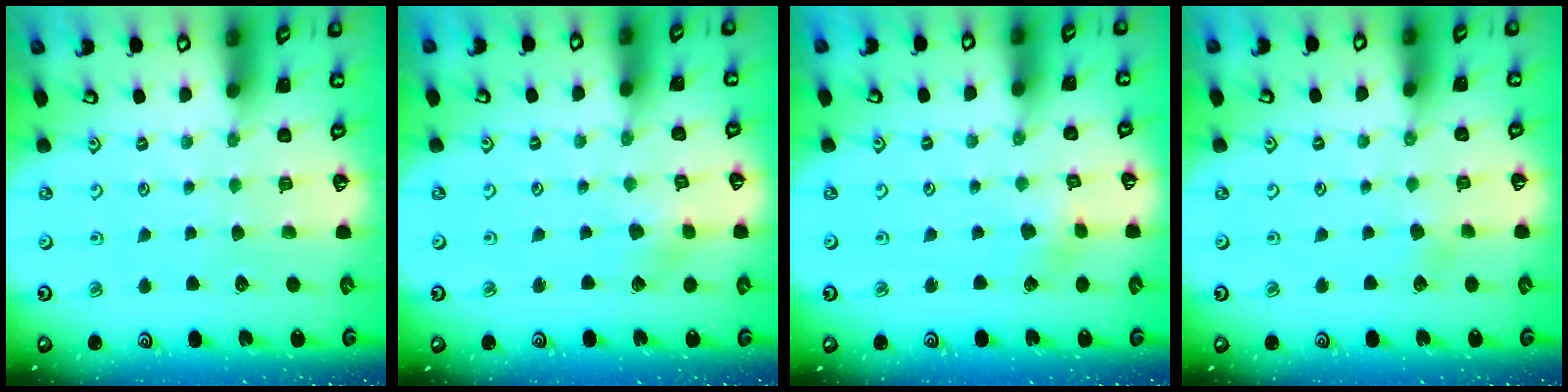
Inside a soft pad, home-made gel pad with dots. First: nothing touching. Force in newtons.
{"total": 3.4, "press": 3.3, "slide": 0.4}
{"total": 3.2, "press": 3.2, "slide": 0.2}
{"total": 2.7, "press": 2.7, "slide": 0.4}